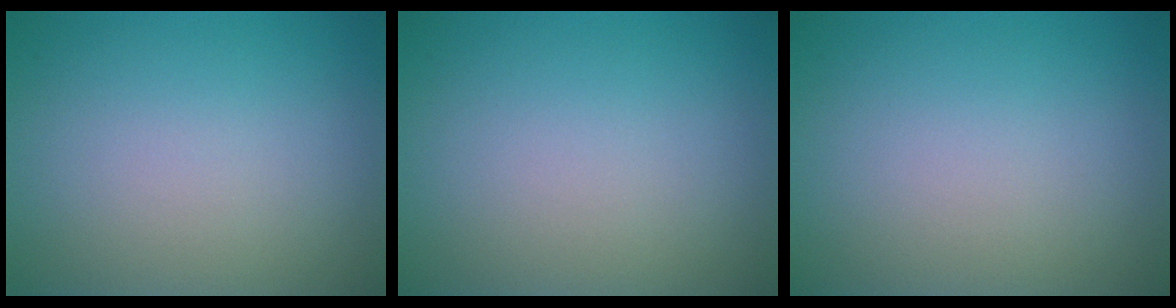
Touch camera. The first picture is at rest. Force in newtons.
{"total": 0.0}
{"total": 0.0}